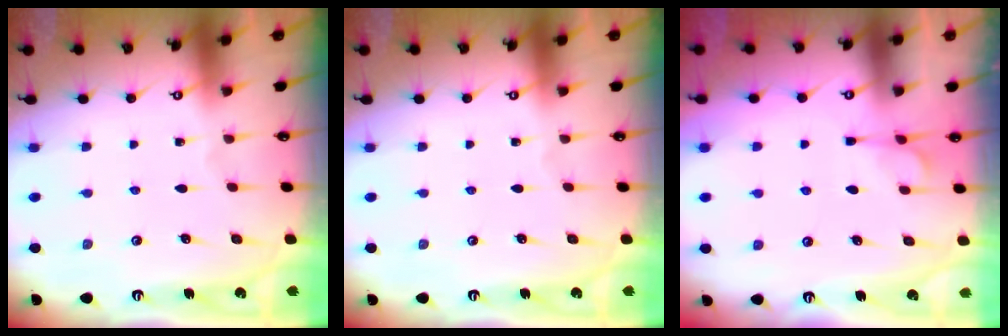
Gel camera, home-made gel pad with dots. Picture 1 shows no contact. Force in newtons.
{"total": 0.0}
{"total": 1.1, "press": 0.1, "slide": 1.1}